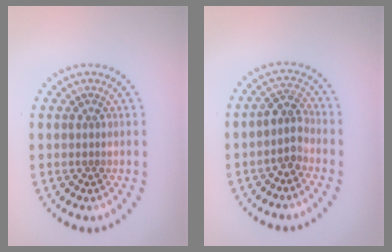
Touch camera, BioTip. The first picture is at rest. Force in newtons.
{"total": 2.4, "press": 1.9, "slide": 1.5}